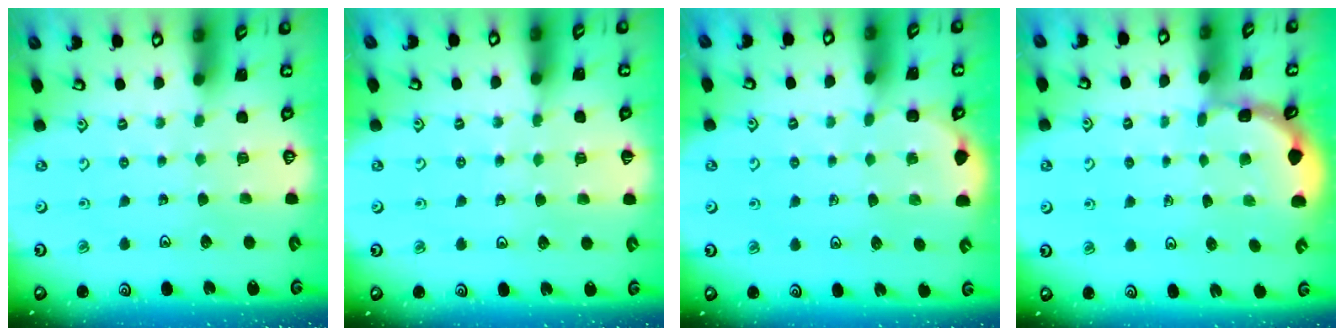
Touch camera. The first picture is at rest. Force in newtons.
{"total": 3.4, "press": 3.3, "slide": 0.9}
{"total": 3.0, "press": 2.9, "slide": 0.9}
{"total": 1.7, "press": 1.7, "slide": 0.1}